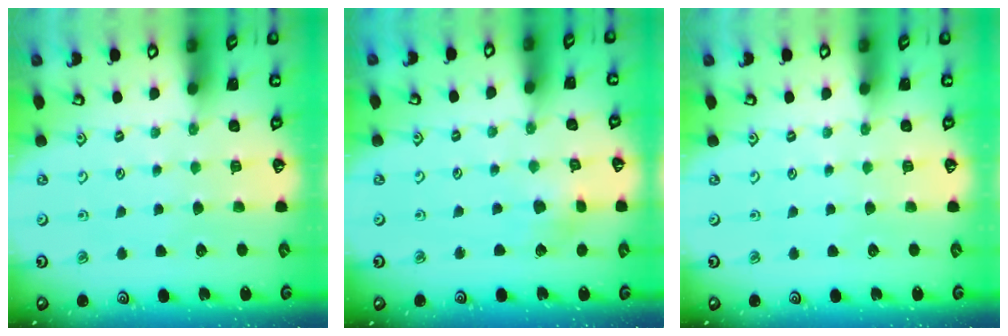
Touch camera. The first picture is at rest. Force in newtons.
{"total": 3.5, "press": 3.4, "slide": 0.6}
{"total": 0.0}